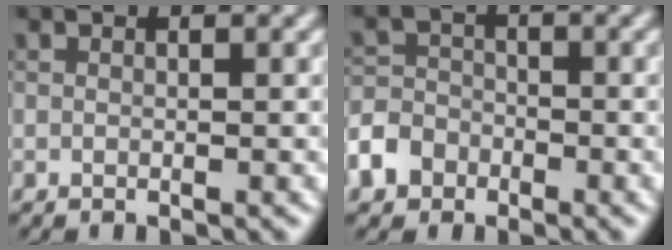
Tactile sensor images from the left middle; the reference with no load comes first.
{"total": 4.6, "force": [-2.8, 3.4, 1.3], "torque": [-0.015, -0.008, -0.059]}